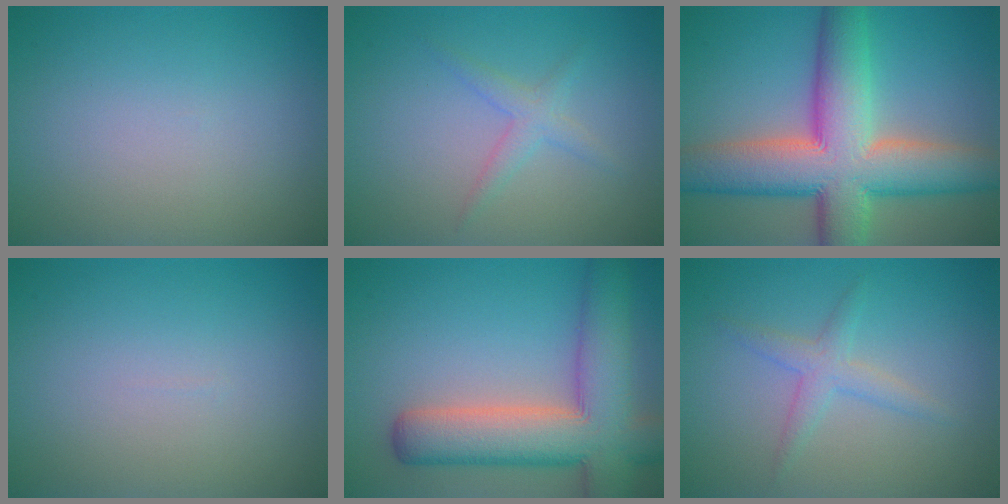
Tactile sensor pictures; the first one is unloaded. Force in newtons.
{"total": 1.8, "press": 1.8, "slide": 0.1}
{"total": 12.1, "press": 12.0, "slide": 0.8}
{"total": 0.0}
{"total": 10.1, "press": 10.0, "slide": 0.8}
{"total": 2.1, "press": 2.1, "slide": 0.1}